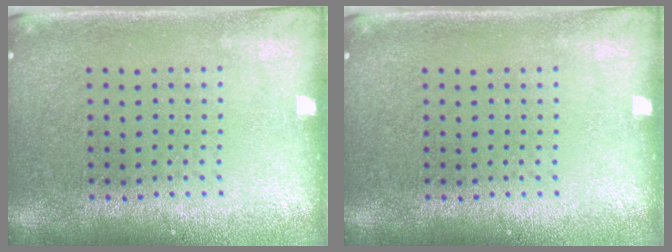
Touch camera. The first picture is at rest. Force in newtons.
{"total": 0.0}